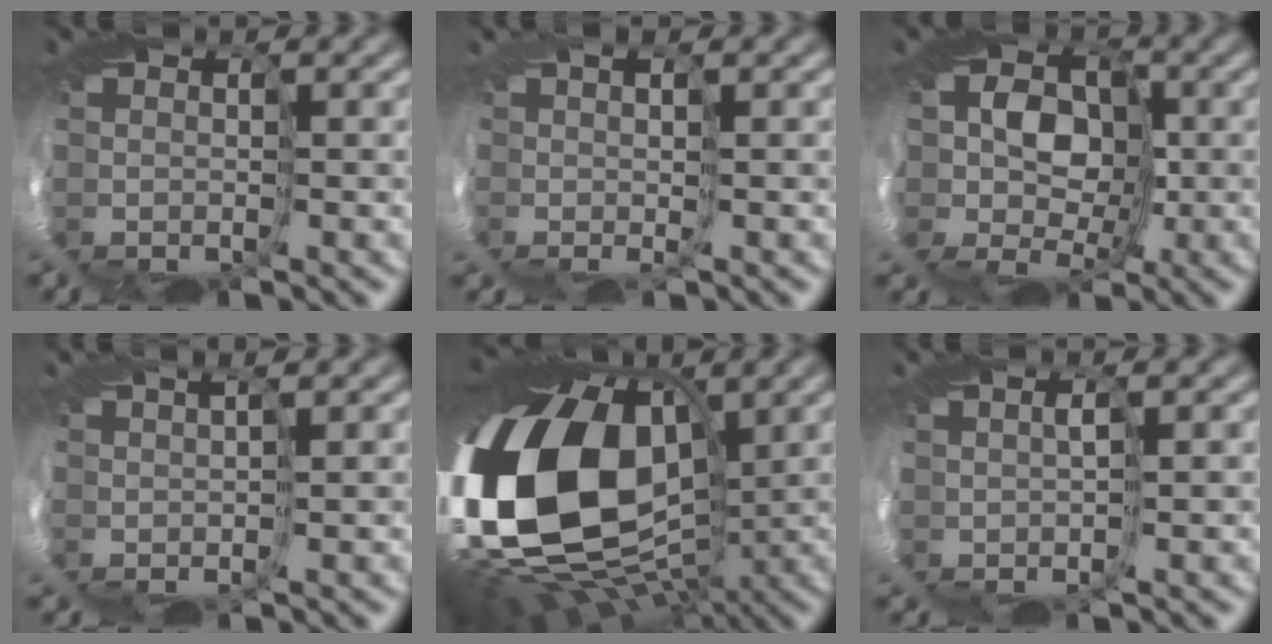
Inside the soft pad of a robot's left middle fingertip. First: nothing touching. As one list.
[{"total": 2.5, "force": [0.3, -2.5, -0.5], "torque": [0.022, 0.004, -0.017]}, {"total": 6.3, "force": [0.5, 5.2, 3.6], "torque": [-0.020, 0.029, -0.045]}, {"total": 2.4, "force": [1.1, -2.0, -0.6], "torque": [0.022, 0.019, -0.001]}, {"total": 16.6, "force": [0.2, 10.7, 12.7], "torque": [-0.262, -0.046, -0.004]}, {"total": 2.2, "force": [0.4, -2.0, -0.8], "torque": [0.023, 0.013, 0.001]}]